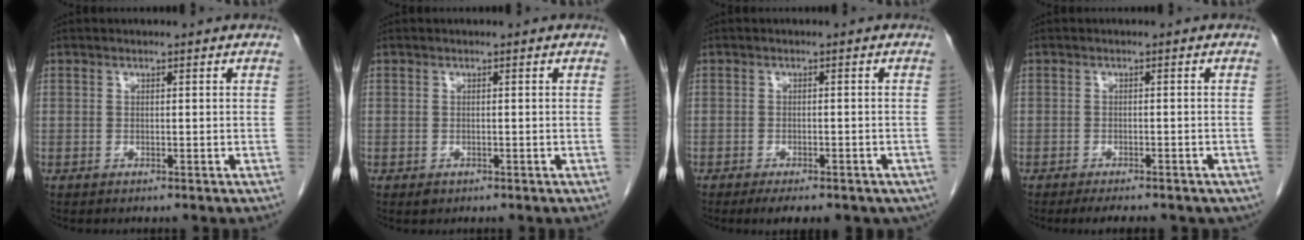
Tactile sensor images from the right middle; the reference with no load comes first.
{"total": 0.7, "force": [-0.4, 0.6, 0.3], "torque": [-0.006, 0.001, -0.003]}
{"total": 9.2, "force": [-6.6, 3.7, 5.3], "torque": [-0.064, -0.004, -0.079]}
{"total": 7.7, "force": [-6.2, 2.5, 3.8], "torque": [-0.042, -0.001, -0.070]}